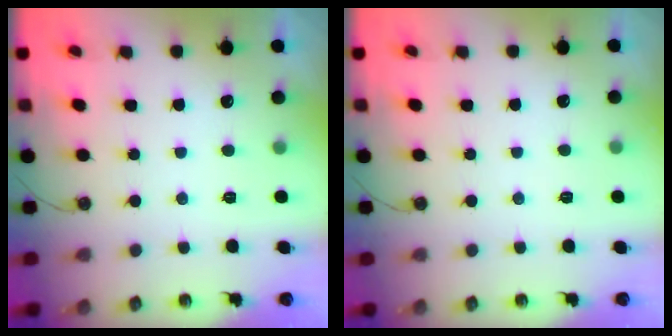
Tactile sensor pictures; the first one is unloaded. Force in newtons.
{"total": 2.8, "press": 2.8, "slide": 0.5}